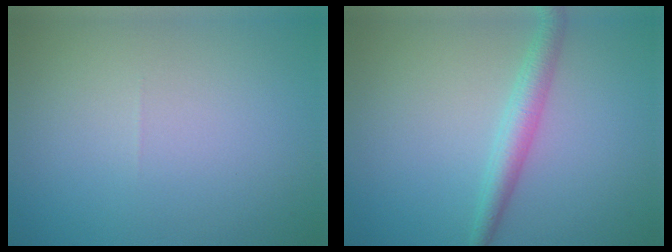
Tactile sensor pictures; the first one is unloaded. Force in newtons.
{"total": 2.7, "press": 2.6, "slide": 0.1}